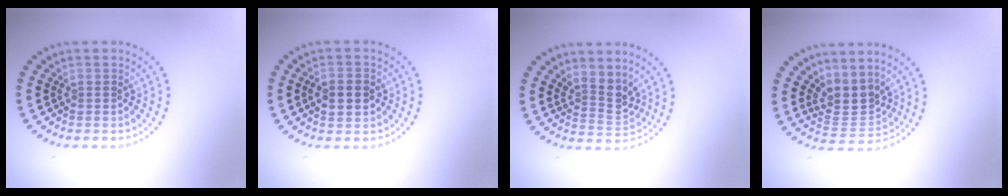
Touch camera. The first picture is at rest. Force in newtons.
{"total": 3.3, "press": 3.3, "slide": 0.1}
{"total": 2.7, "press": 2.0, "slide": 1.8}
{"total": 3.3, "press": 2.4, "slide": 2.2}